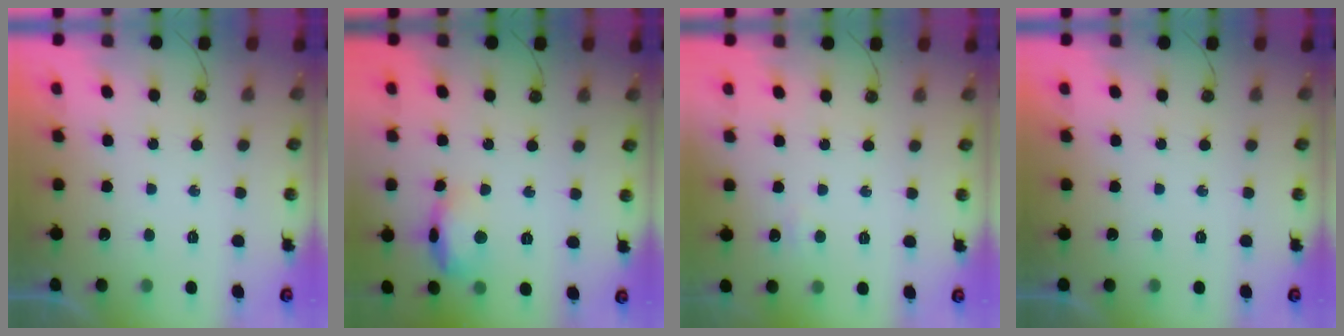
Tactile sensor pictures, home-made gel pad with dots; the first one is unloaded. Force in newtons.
{"total": 16.5, "press": 11.0, "slide": 12.2}
{"total": 2.9, "press": 2.5, "slide": 1.6}
{"total": 0.0}